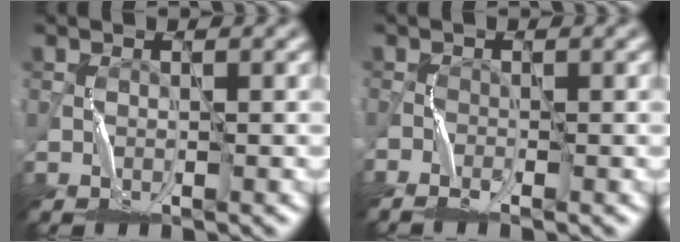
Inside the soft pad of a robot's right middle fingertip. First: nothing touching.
{"total": 1.3, "force": [-1.2, 0.2, 0.4], "torque": [-0.011, -0.006, -0.029]}